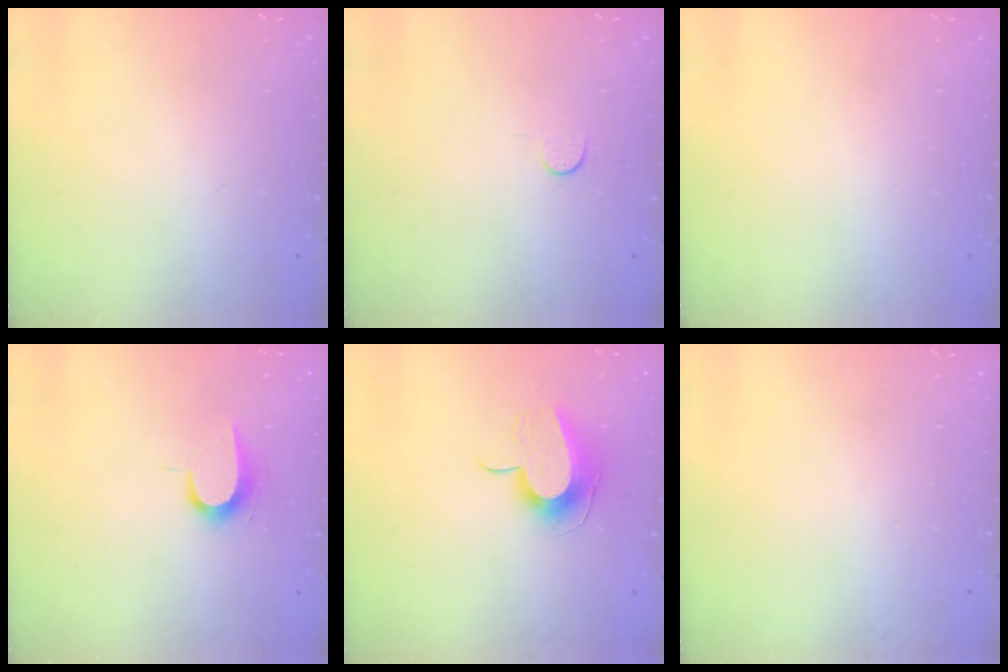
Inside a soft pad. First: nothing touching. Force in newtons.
{"total": 2.8, "press": 2.8, "slide": 0.4}
{"total": 0.0}
{"total": 7.2, "press": 7.1, "slide": 0.7}
{"total": 11.2, "press": 11.1, "slide": 0.5}
{"total": 0.0}